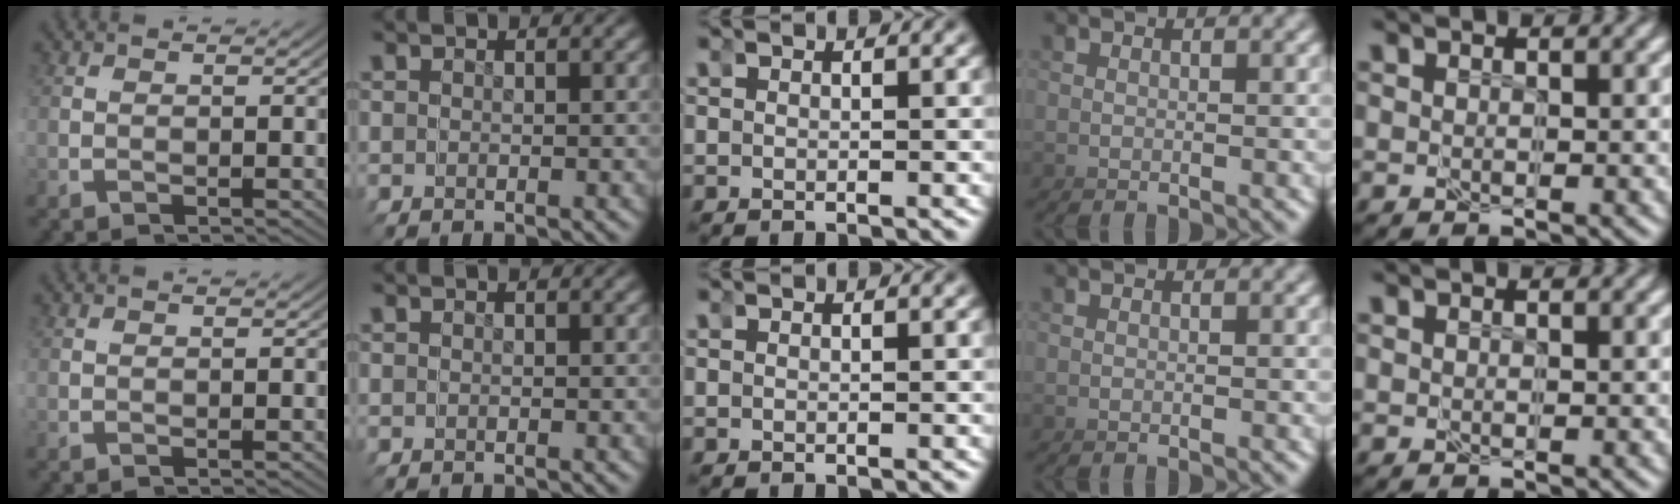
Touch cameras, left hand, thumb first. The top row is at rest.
{}